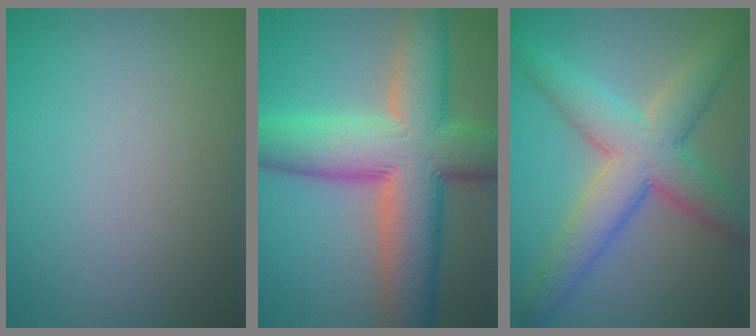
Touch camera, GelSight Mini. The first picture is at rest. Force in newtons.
{"total": 12.0, "press": 12.0, "slide": 0.6}
{"total": 7.4, "press": 7.4, "slide": 0.4}